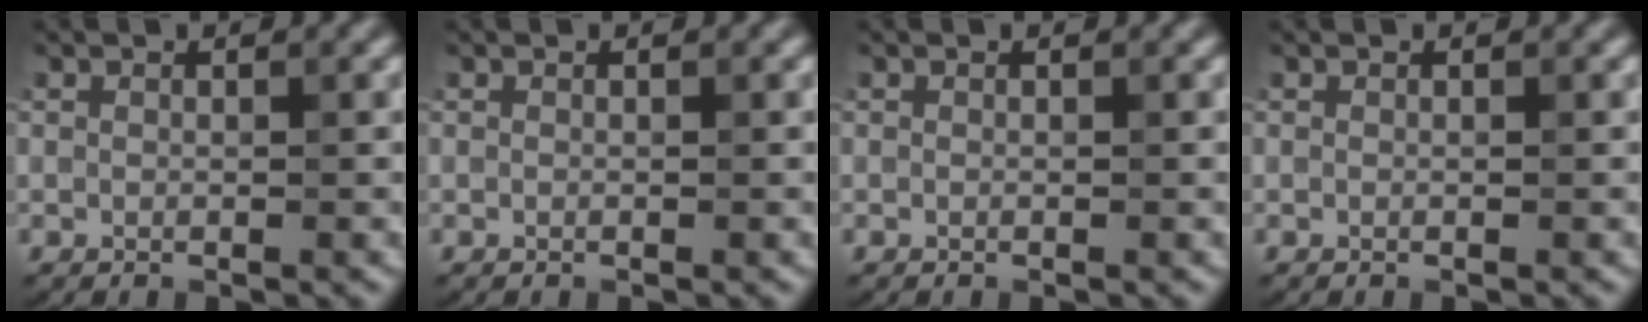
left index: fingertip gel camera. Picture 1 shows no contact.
{"total": 0.0}
{"total": 0.0}
{"total": 0.0}